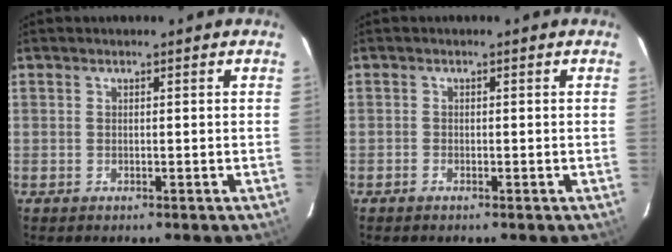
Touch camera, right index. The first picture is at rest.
{"total": 0.6, "force": [-0.6, 0.3, 0.1], "torque": [-0.002, 0.002, -0.013]}